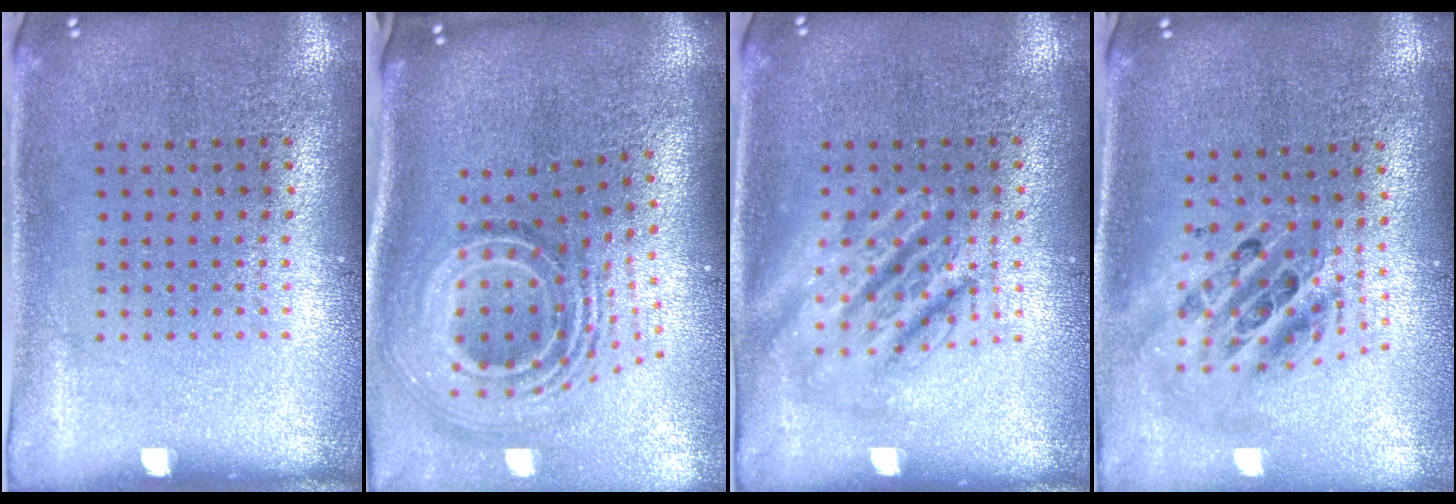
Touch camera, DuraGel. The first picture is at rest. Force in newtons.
{"total": 2.6, "press": 1.7, "slide": 2.0}
{"total": 2.6, "press": 2.6, "slide": 0.3}
{"total": 2.1, "press": 1.6, "slide": 1.4}